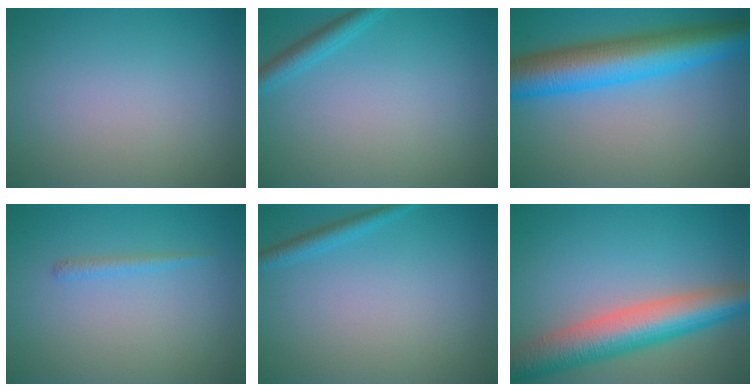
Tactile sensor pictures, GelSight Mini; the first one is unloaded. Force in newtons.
{"total": 1.9, "press": 1.9, "slide": 0.2}
{"total": 9.5, "press": 9.5, "slide": 0.2}
{"total": 0.9, "press": 0.9, "slide": 0.1}
{"total": 1.5, "press": 1.5, "slide": 0.1}
{"total": 8.2, "press": 8.2, "slide": 0.3}